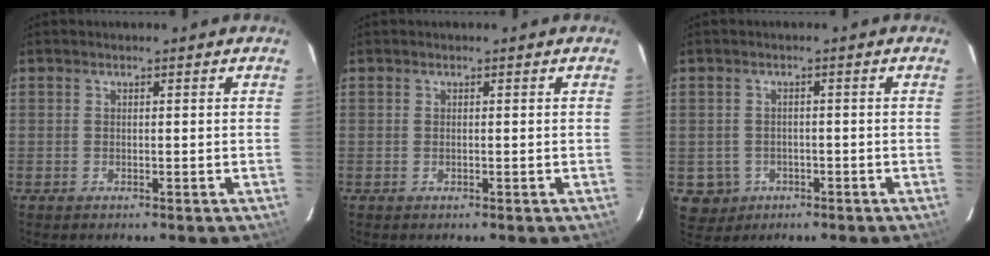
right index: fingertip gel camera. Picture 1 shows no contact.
{"total": 0.0}
{"total": 4.9, "force": [-1.5, 4.6, 0.5], "torque": [-0.021, 0.011, -0.013]}